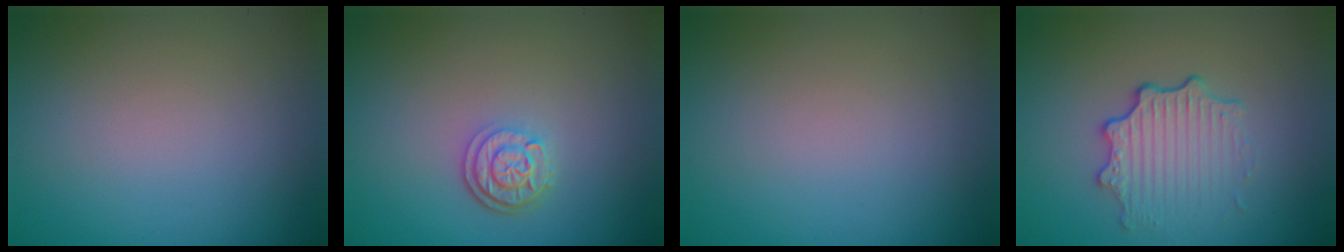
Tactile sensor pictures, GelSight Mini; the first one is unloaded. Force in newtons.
{"total": 2.5, "press": 2.1, "slide": 1.4}
{"total": 0.0}
{"total": 3.5, "press": 2.8, "slide": 2.1}